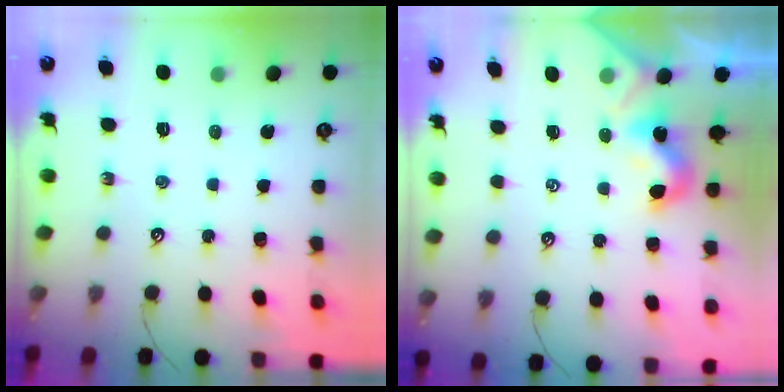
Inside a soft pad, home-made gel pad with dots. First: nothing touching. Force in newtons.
{"total": 2.0, "press": 2.0, "slide": 0.5}